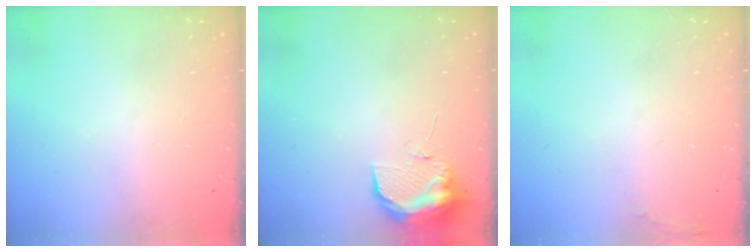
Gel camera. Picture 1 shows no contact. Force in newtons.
{"total": 9.5, "press": 9.4, "slide": 1.0}
{"total": 7.0, "press": 4.6, "slide": 5.3}